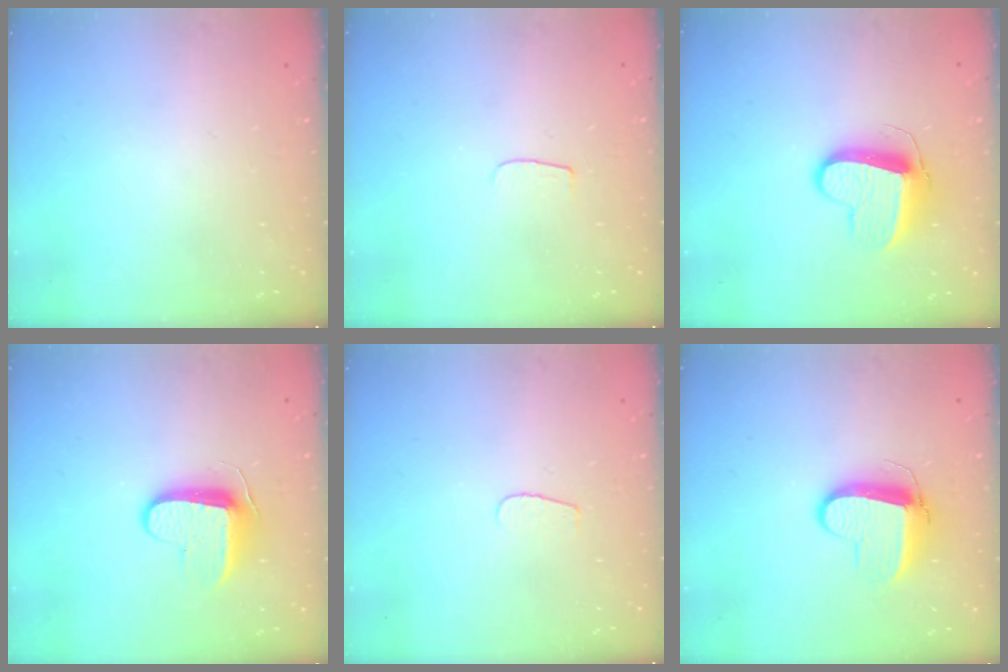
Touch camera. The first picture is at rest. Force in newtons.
{"total": 3.0, "press": 3.0, "slide": 0.4}
{"total": 10.7, "press": 10.7, "slide": 0.5}
{"total": 9.1, "press": 9.1, "slide": 1.0}
{"total": 3.7, "press": 3.6, "slide": 0.4}
{"total": 9.6, "press": 9.5, "slide": 0.9}